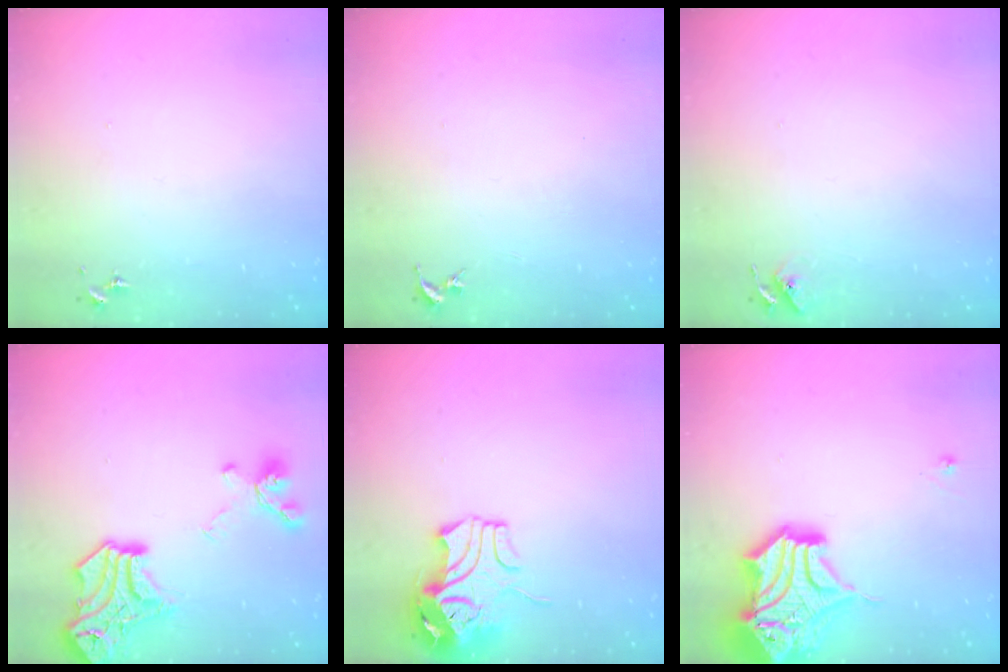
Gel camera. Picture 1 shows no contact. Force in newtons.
{"total": 0.0}
{"total": 5.8, "press": 5.8, "slide": 0.7}
{"total": 19.9, "press": 19.9, "slide": 0.9}
{"total": 10.8, "press": 10.6, "slide": 1.6}
{"total": 19.9, "press": 19.7, "slide": 3.3}